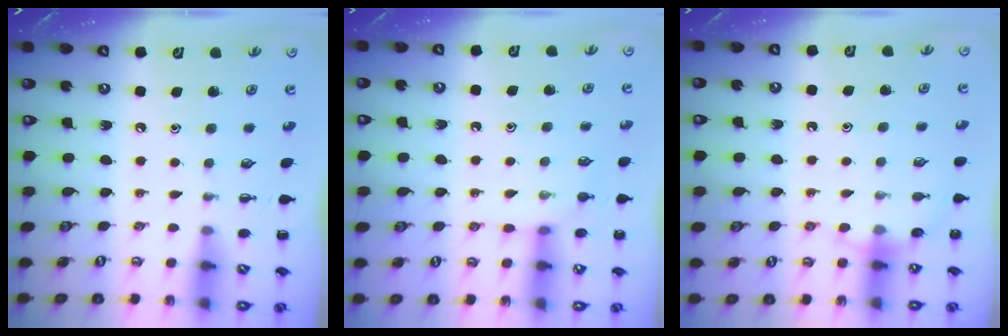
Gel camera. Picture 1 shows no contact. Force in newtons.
{"total": 6.3, "press": 6.3, "slide": 0.5}
{"total": 7.6, "press": 7.3, "slide": 2.1}